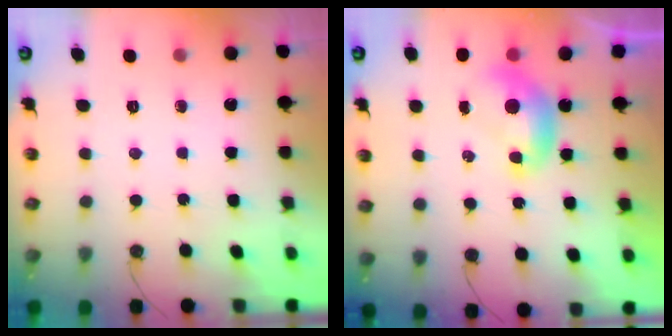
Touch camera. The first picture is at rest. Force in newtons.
{"total": 0.0}